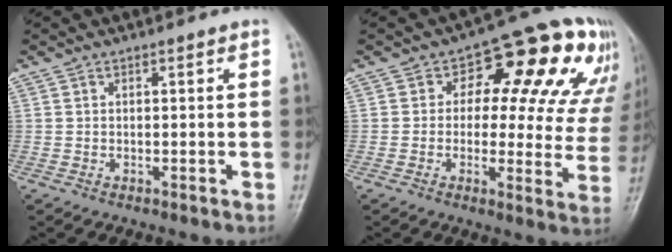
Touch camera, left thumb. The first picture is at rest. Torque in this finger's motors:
{"motor_torque": [0.39, 0.43, 0.02, -0.06, 0.11]}